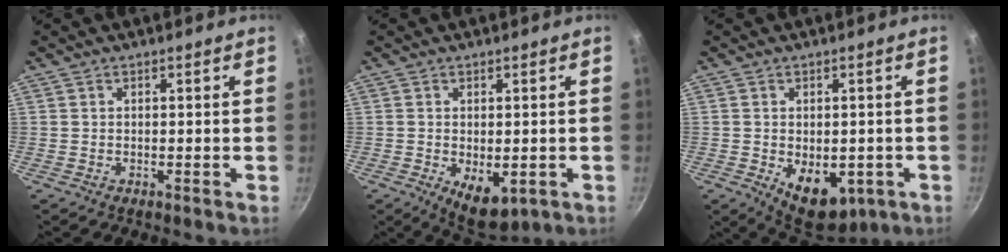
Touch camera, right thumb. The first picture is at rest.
{"total": 7.2, "force": [-1.6, 3.9, 5.8], "torque": [-0.070, -0.011, -0.010]}
{"total": 10.6, "force": [-2.8, 6.6, 7.8], "torque": [-0.074, -0.004, -0.021]}